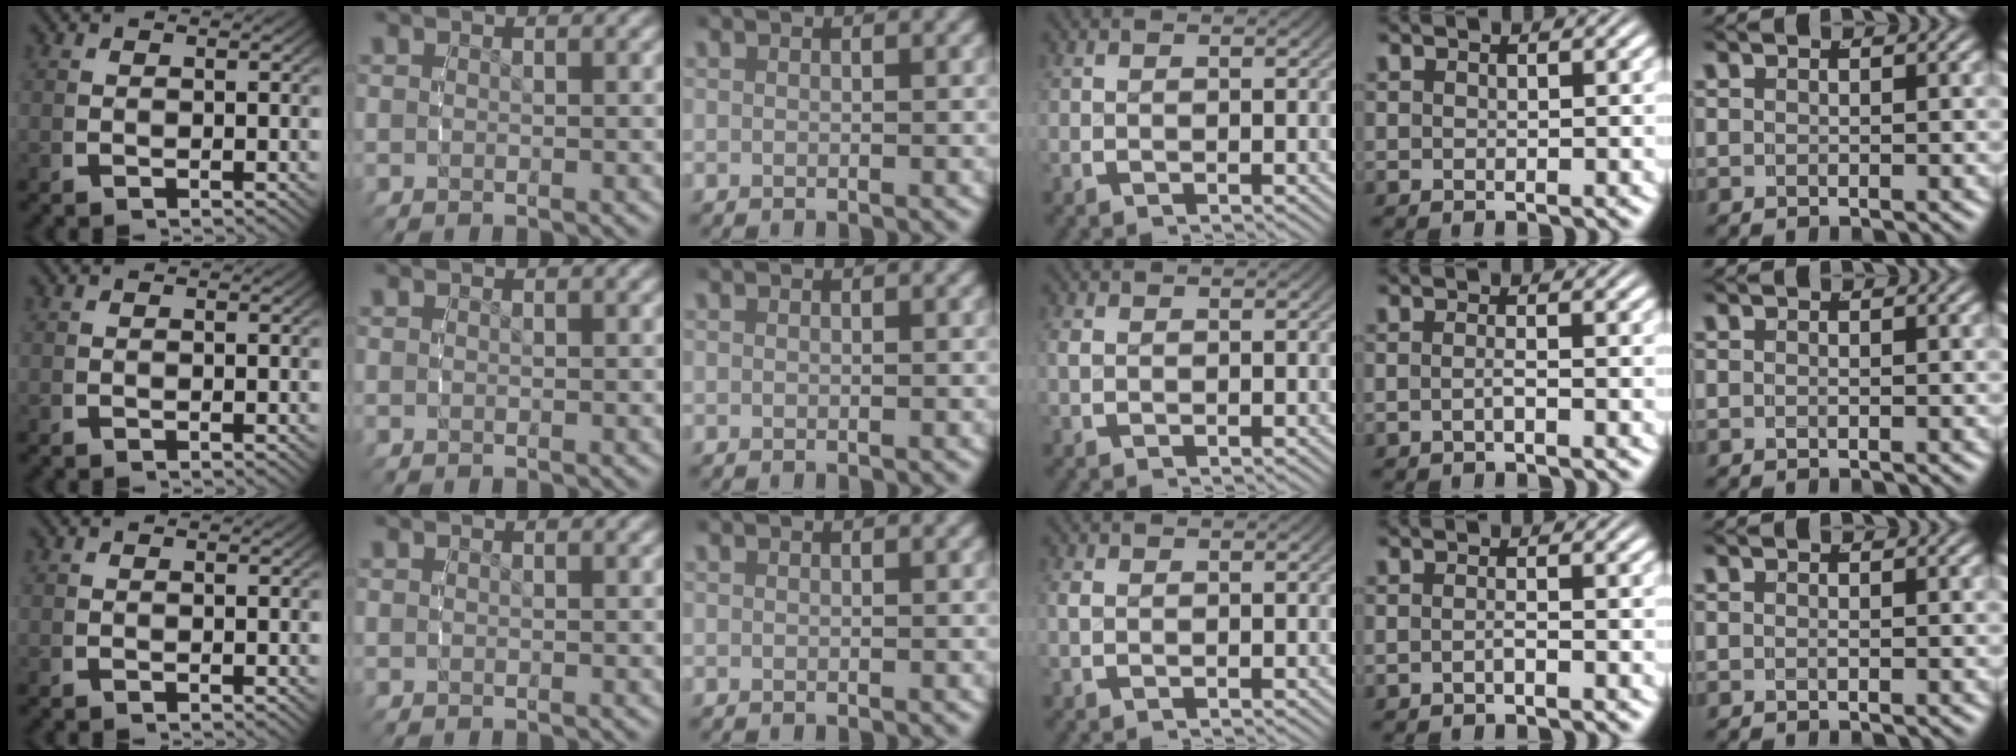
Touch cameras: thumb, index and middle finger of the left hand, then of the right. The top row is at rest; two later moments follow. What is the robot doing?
{"motion": "grasp_and_lifting", "object": "small bumper sticker"}